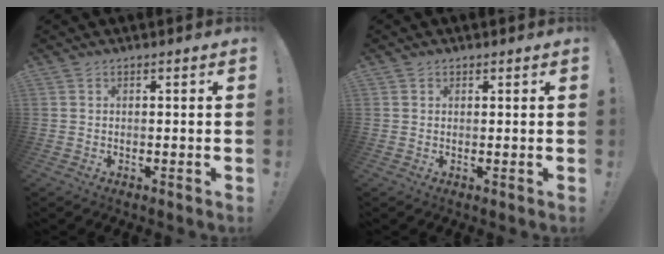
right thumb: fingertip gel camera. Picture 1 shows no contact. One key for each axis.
{"total": 0.9, "fx": 0.6, "fy": 0.7, "fz": -0.1, "tx": 0.007, "ty": -0.002, "tz": 0.012}